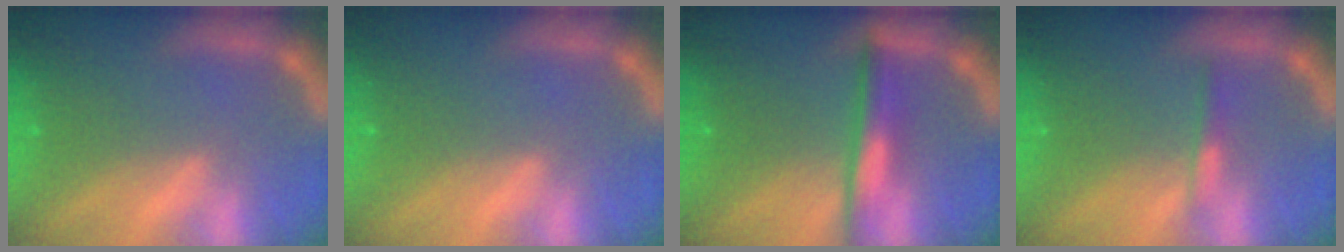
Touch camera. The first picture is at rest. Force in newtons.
{"total": 0.0}
{"total": 4.0}
{"total": 1.4}